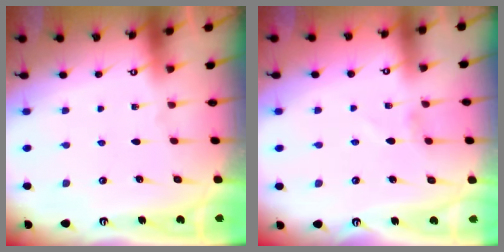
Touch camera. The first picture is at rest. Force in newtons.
{"total": 0.0}